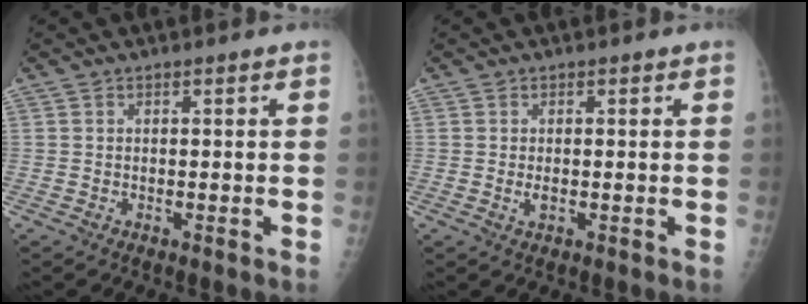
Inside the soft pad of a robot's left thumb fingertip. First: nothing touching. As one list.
[{"total": 1.3, "force": [-0.1, 0.7, 1.0], "torque": [-0.018, -0.002, -0.002]}]